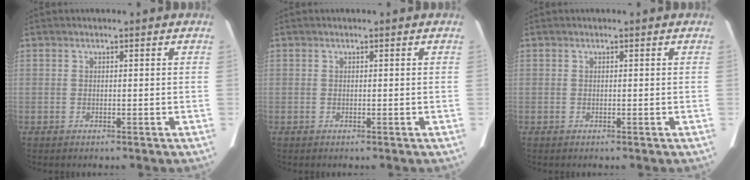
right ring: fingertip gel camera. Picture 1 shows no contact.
{"total": 0.0}
{"total": 0.0}